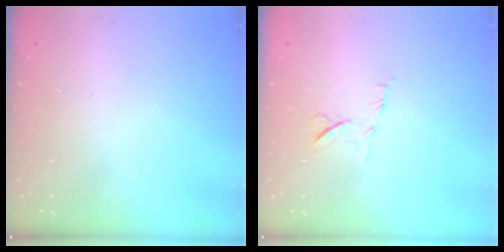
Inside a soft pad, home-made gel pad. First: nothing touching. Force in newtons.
{"total": 6.2, "press": 6.2, "slide": 0.7}